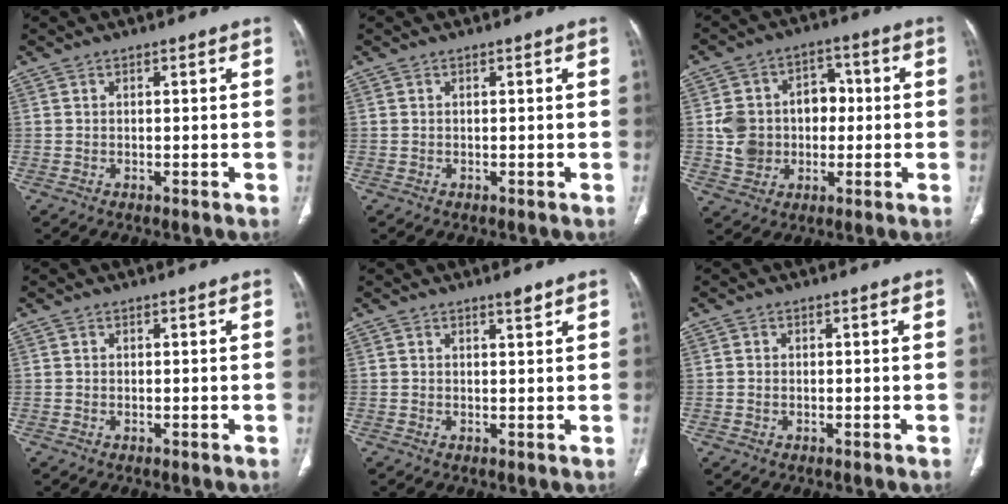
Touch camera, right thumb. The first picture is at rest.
{"total": 0.0}
{"total": 12.2, "force": [-0.4, 10.3, 6.5], "torque": [-0.071, 0.034, 0.001]}
{"total": 0.0}
{"total": 1.4, "force": [1.2, 0.1, 0.8], "torque": [-0.009, -0.010, 0.019]}
{"total": 1.0, "force": [-0.1, 0.8, 0.5], "torque": [-0.012, 0.003, -0.001]}